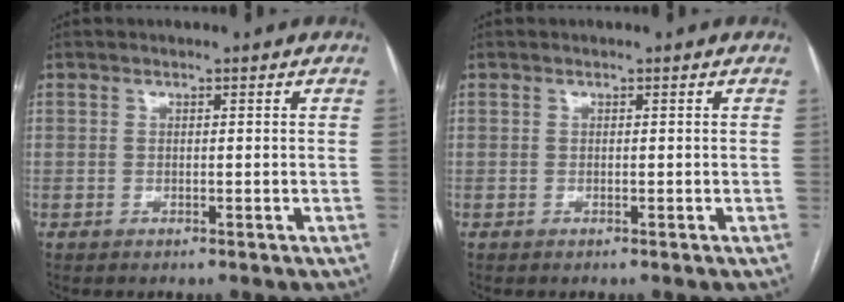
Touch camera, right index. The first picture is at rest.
{"total": 0.0}